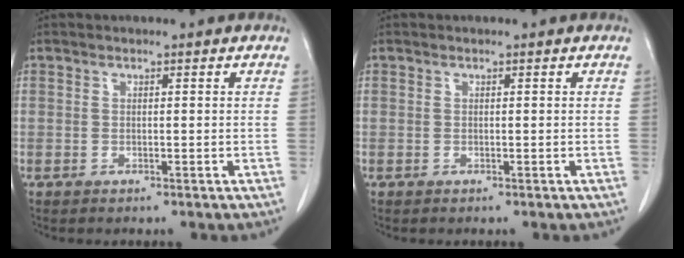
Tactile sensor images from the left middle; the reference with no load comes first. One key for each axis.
{"total": 0.0}